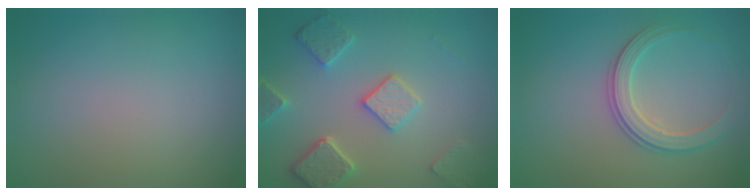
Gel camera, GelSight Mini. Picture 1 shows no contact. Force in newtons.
{"total": 4.9, "press": 3.9, "slide": 3.0}
{"total": 2.9, "press": 2.8, "slide": 0.5}